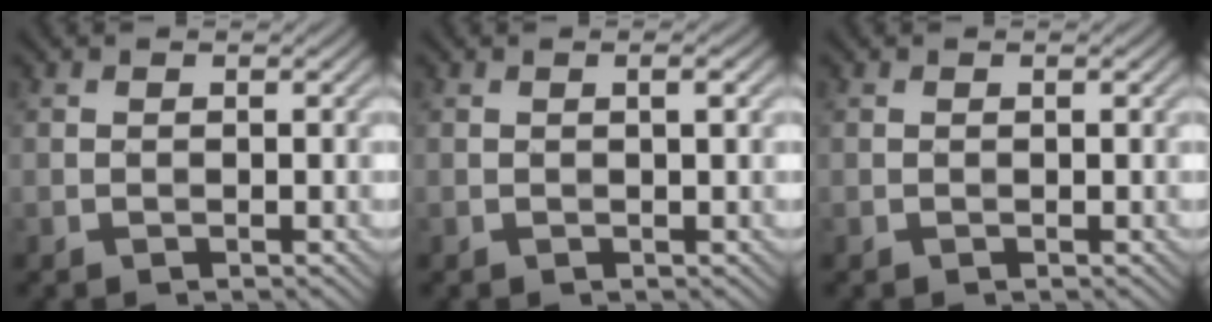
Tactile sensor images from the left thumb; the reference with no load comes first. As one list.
[{"total": 1.0, "force": [0.2, 0.0, 1.0], "torque": [-0.019, 0.004, 0.003]}, {"total": 0.0}]